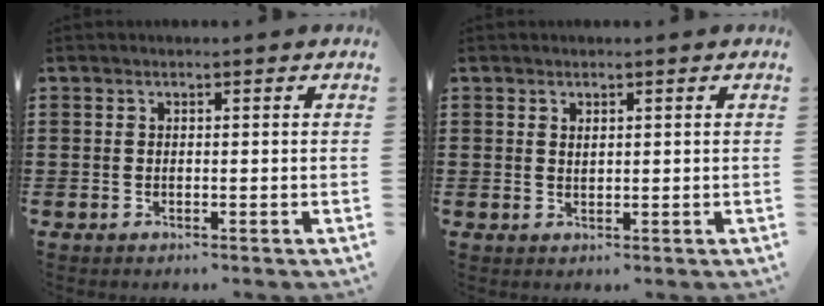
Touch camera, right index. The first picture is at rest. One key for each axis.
{"total": 0.7, "fx": 0.4, "fy": 0.3, "fz": 0.4, "tx": -0.008, "ty": 0.001, "tz": 0.008}